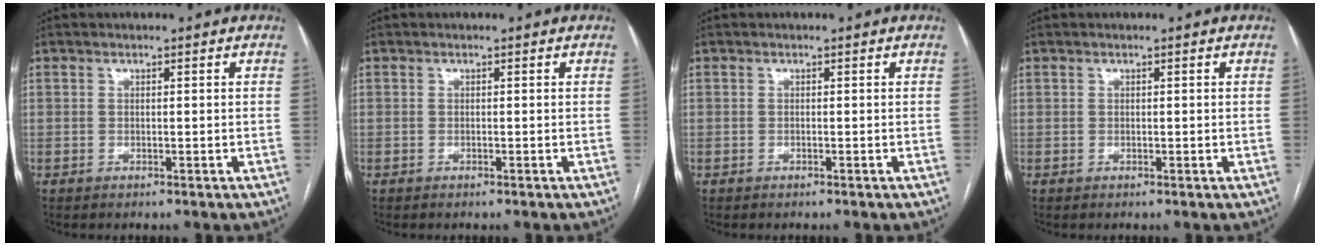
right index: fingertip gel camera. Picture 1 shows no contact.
{"total": 0.0}
{"total": 0.0}
{"total": 0.0}